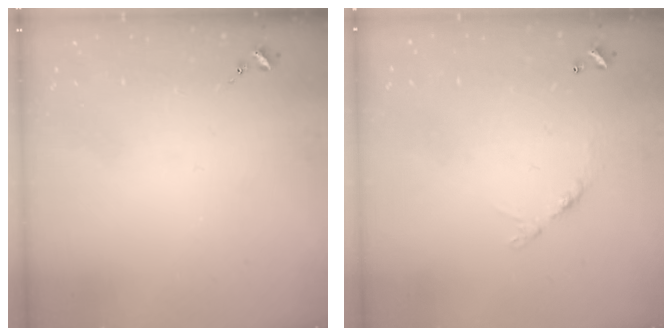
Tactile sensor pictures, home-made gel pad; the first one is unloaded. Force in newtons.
{"total": 5.9, "press": 5.9, "slide": 0.4}